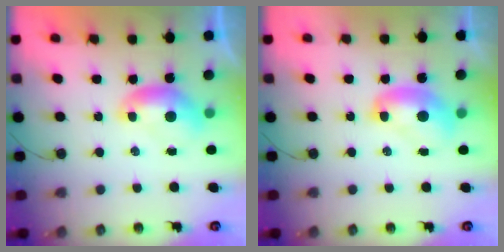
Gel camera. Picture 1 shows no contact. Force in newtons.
{"total": 2.4, "press": 2.4, "slide": 0.3}